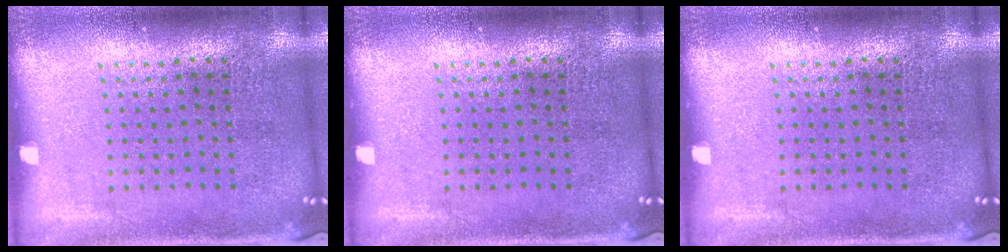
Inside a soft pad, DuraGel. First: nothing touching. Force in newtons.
{"total": 0.0}
{"total": 0.0}